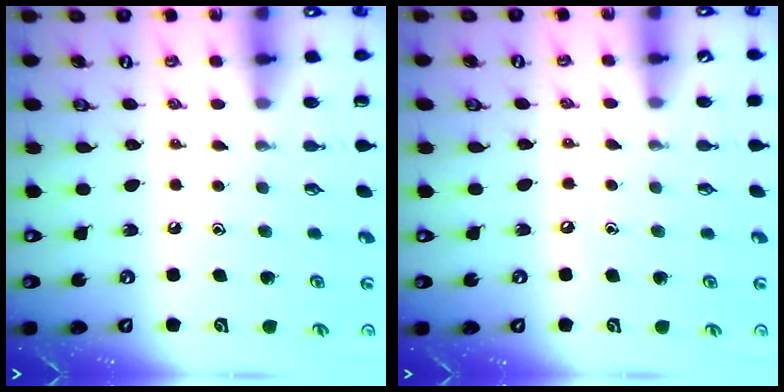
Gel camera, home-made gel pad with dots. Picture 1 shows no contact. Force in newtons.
{"total": 2.6, "press": 2.6, "slide": 0.4}